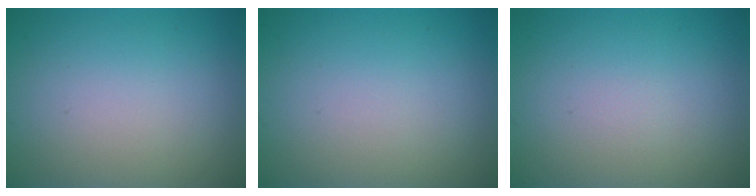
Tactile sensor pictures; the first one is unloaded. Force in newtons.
{"total": 1.6, "press": 1.6, "slide": 0.0}
{"total": 0.0}